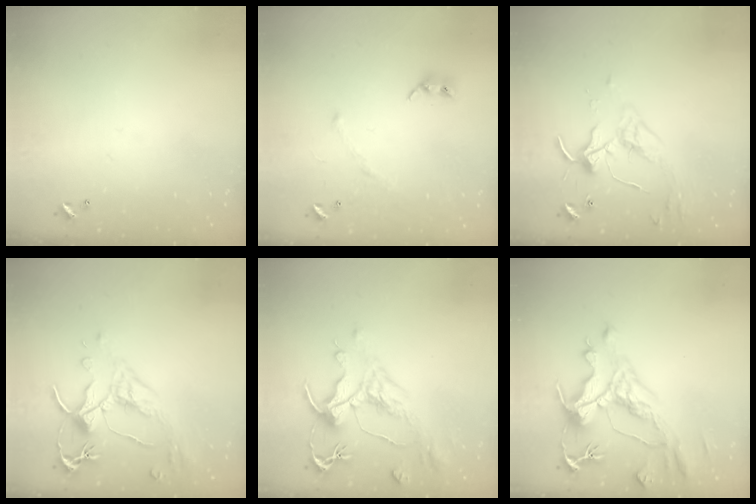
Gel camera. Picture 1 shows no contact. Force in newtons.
{"total": 3.2, "press": 3.0, "slide": 1.0}
{"total": 3.6, "press": 3.5, "slide": 0.7}
{"total": 2.6, "press": 2.2, "slide": 1.3}
{"total": 1.8, "press": 1.1, "slide": 1.4}
{"total": 4.6, "press": 4.2, "slide": 1.8}